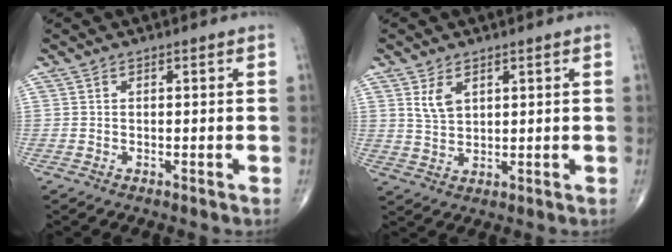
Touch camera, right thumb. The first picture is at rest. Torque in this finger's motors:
{"motor_torque": [-0.56, 0.64, 0.41, 0.34, 0.03]}